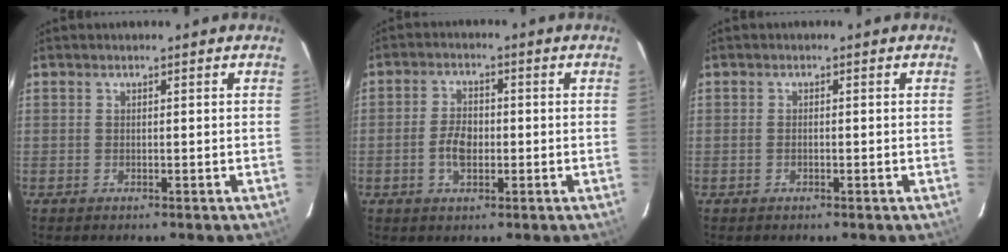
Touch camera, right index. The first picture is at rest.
{"total": 5.0, "force": [-1.1, 3.0, 3.8], "torque": [-0.078, 0.006, -0.018]}
{"total": 0.6, "force": [-0.3, 0.3, 0.3], "torque": [-0.006, 0.001, -0.007]}